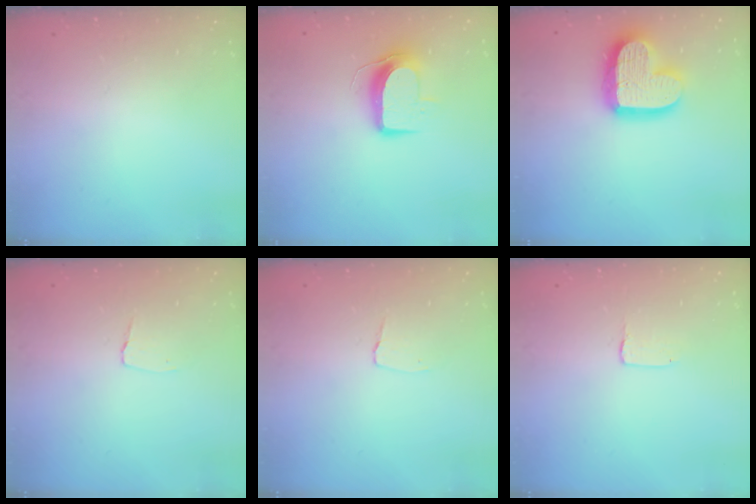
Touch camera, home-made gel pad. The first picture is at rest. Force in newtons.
{"total": 10.6, "press": 10.6, "slide": 0.8}
{"total": 17.7, "press": 17.6, "slide": 1.3}
{"total": 3.0, "press": 3.0, "slide": 0.3}
{"total": 3.0, "press": 3.0, "slide": 0.3}
{"total": 1.0, "press": 1.0, "slide": 0.1}